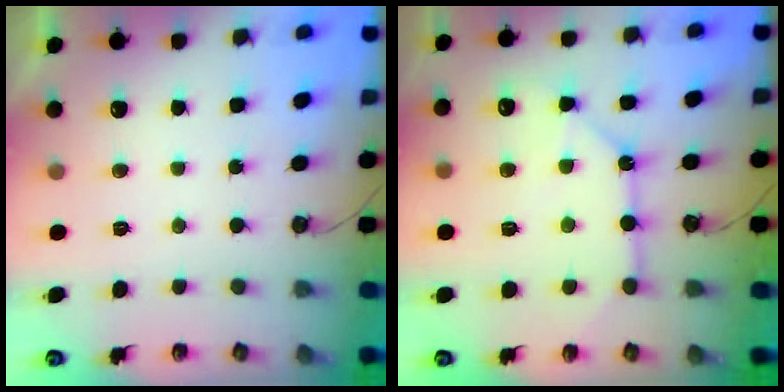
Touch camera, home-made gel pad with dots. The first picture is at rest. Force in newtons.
{"total": 10.7, "press": 10.7, "slide": 0.4}